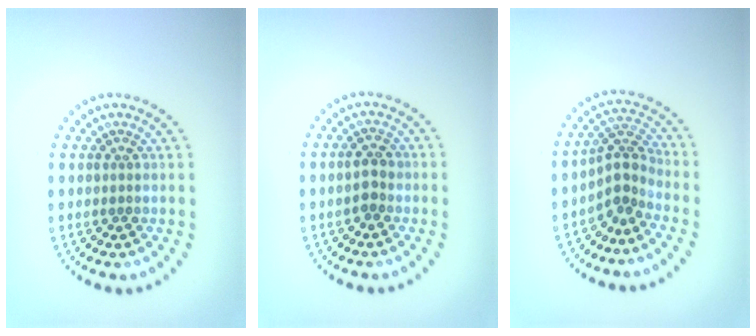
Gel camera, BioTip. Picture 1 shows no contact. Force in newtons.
{"total": 1.7, "press": 1.7, "slide": 0.3}
{"total": 2.9, "press": 2.1, "slide": 2.0}